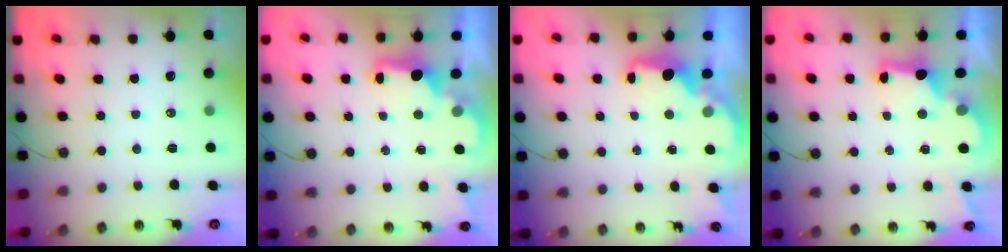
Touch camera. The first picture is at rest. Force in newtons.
{"total": 2.3, "press": 2.2, "slide": 0.7}
{"total": 2.8, "press": 2.6, "slide": 0.9}
{"total": 2.8, "press": 2.7, "slide": 0.9}